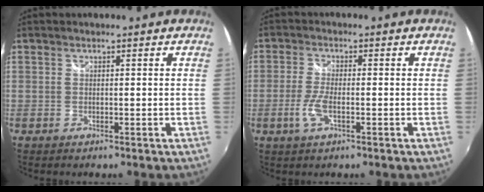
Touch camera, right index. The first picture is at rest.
{"total": 4.7, "force": [-1.7, 1.5, 4.1], "torque": [-0.094, -0.006, -0.034]}